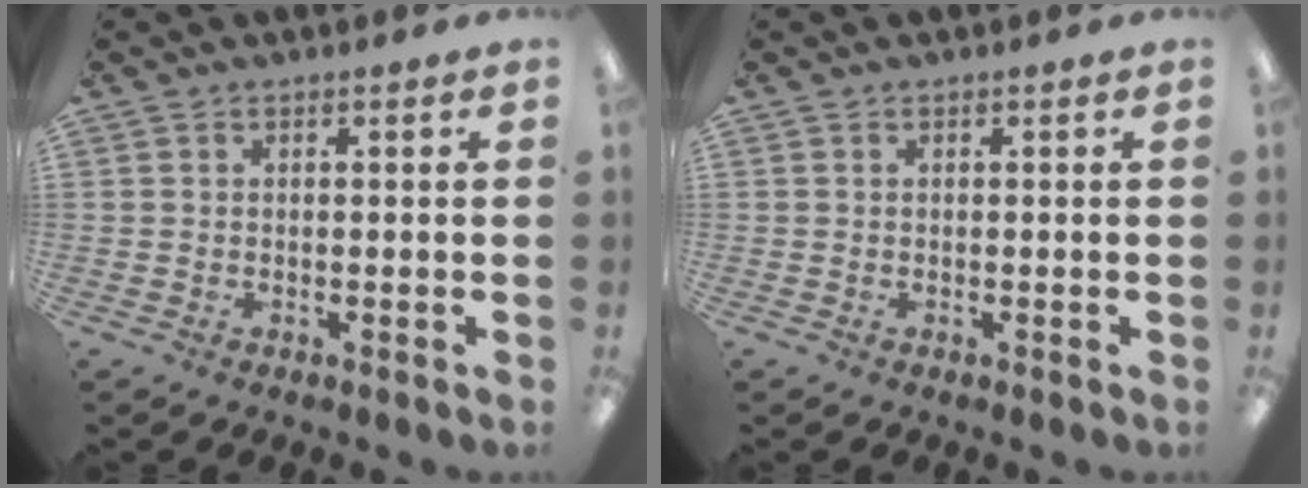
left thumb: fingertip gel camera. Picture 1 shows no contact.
{"total": 0.0}